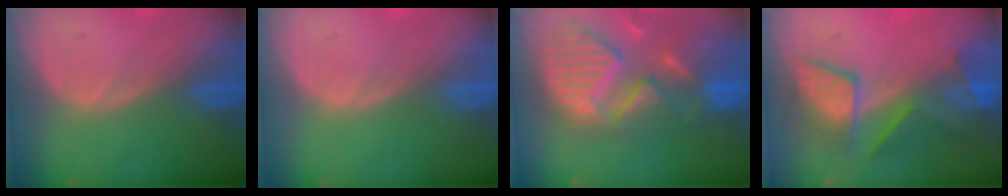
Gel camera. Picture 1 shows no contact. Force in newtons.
{"total": 0.0}
{"total": 13.5, "press": 11.4, "slide": 7.2}
{"total": 7.7, "press": 7.6, "slide": 1.2}